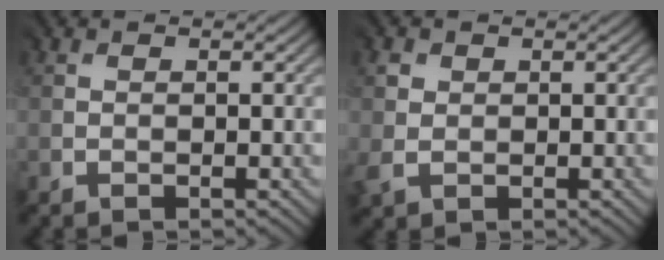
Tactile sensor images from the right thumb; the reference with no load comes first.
{"total": 2.3, "force": [0.6, 2.1, 0.6], "torque": [-0.026, 0.000, 0.012]}